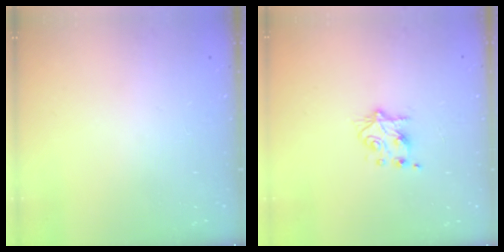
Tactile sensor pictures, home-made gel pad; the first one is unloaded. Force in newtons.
{"total": 5.6, "press": 5.6, "slide": 0.8}